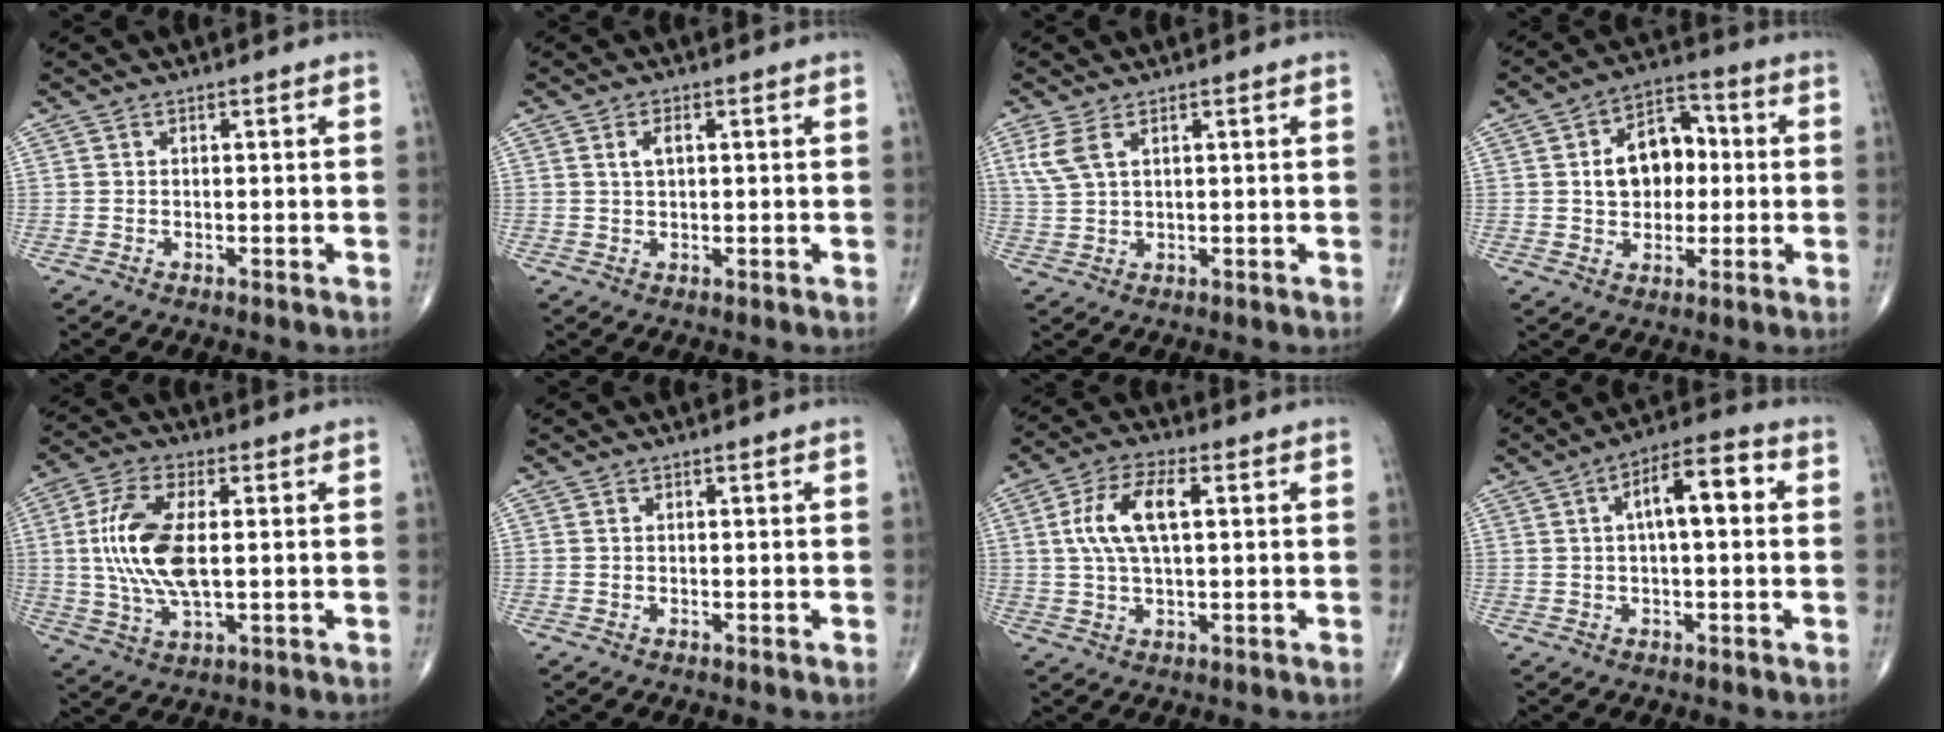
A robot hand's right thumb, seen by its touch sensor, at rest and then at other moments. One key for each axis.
{"total": 2.4, "fx": 0.7, "fy": 1.2, "fz": 2.0, "tx": -0.039, "ty": 0.003, "tz": 0.014}
{"total": 4.4, "fx": 2.1, "fy": 1.9, "fz": 3.3, "tx": -0.086, "ty": 0.003, "tz": 0.053}
{"total": 11.4, "fx": 0.7, "fy": 8.1, "fz": 7.9, "tx": -0.091, "ty": 0.025, "tz": 0.007}
{"total": 13.5, "fx": 1.0, "fy": 6.0, "fz": 12.0, "tx": -0.255, "ty": -0.002, "tz": 0.021}
{"total": 0.0}
{"total": 9.8, "fx": 2.0, "fy": 4.2, "fz": 8.7, "tx": -0.178, "ty": 0.013, "tz": 0.034}
{"total": 9.5, "fx": 1.7, "fy": 3.6, "fz": 8.6, "tx": -0.128, "ty": 0.028, "tz": 0.017}